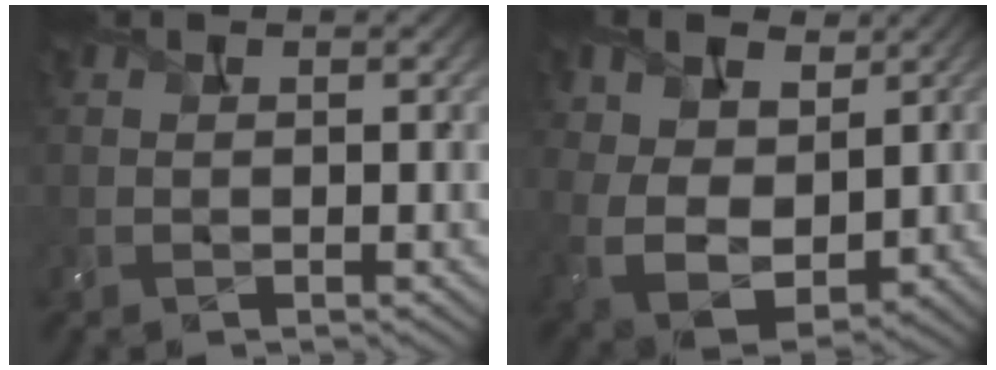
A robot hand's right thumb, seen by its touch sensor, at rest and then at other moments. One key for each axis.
{"total": 10.1, "fx": 2.6, "fy": 7.0, "fz": 6.7, "tx": -0.171, "ty": -0.010, "tz": 0.055}